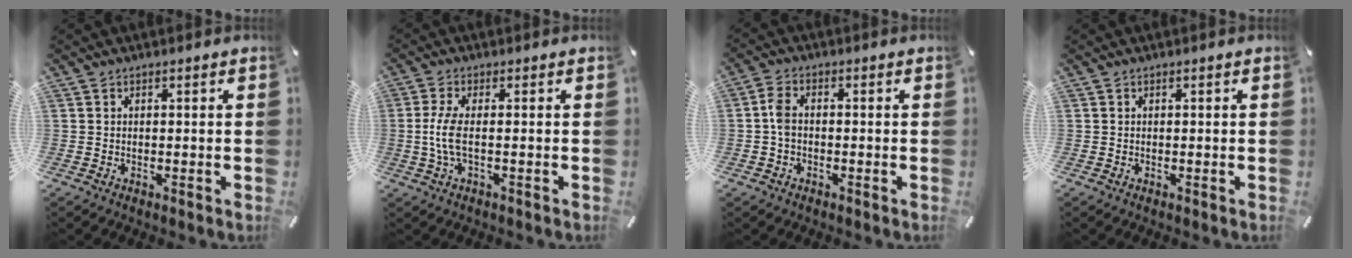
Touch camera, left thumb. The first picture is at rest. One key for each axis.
{"total": 5.9, "fx": -0.5, "fy": 1.3, "fz": 5.7, "tx": -0.130, "ty": -0.015, "tz": -0.016}
{"total": 3.9, "fx": -0.4, "fy": 2.4, "fz": 3.0, "tx": -0.063, "ty": 0.005, "tz": -0.008}
{"total": 0.0}